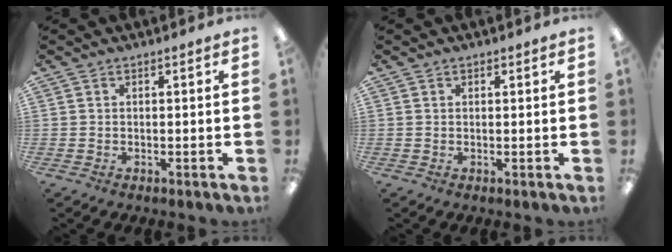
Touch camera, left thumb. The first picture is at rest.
{"total": 0.6, "force": [0.4, 0.5, 0.2], "torque": [-0.003, 0.003, 0.007]}